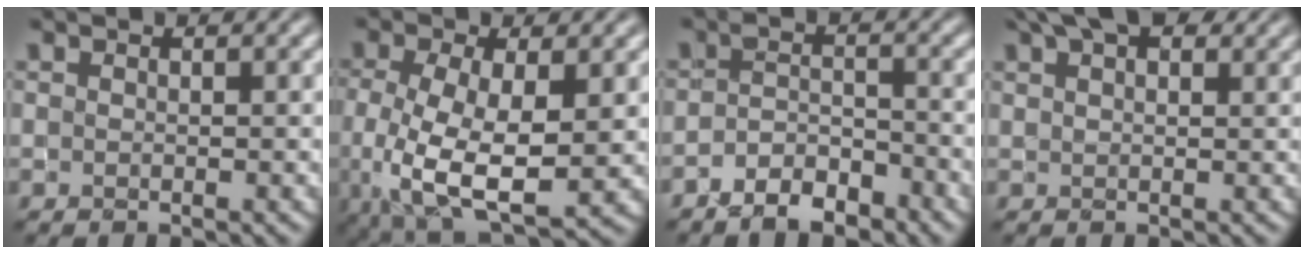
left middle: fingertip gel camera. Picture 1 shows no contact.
{"total": 9.0, "force": [-1.2, 4.3, 7.8], "torque": [-0.160, -0.018, -0.014]}
{"total": 3.4, "force": [-3.0, 1.1, 1.3], "torque": [-0.019, 0.004, -0.056]}
{"total": 4.6, "force": [3.3, 1.9, 2.6], "torque": [-0.039, 0.020, 0.044]}